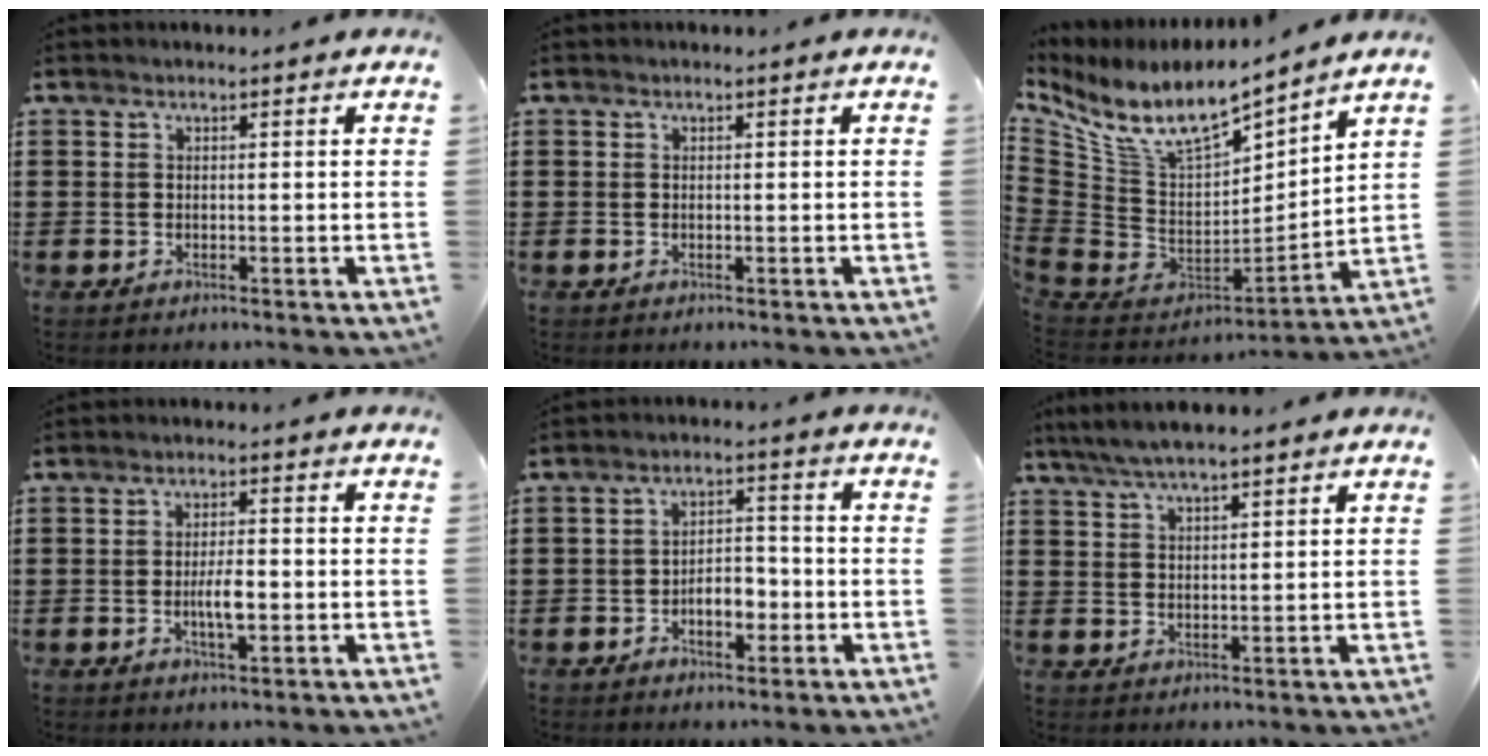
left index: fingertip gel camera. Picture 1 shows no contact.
{"total": 0.0}
{"total": 10.0, "force": [7.3, 3.4, 5.9], "torque": [-0.145, -0.057, 0.130]}
{"total": 4.2, "force": [-0.7, 1.2, 3.9], "torque": [-0.070, 0.004, -0.013]}
{"total": 5.0, "force": [-1.9, 2.7, 3.8], "torque": [-0.060, 0.006, -0.038]}
{"total": 4.2, "force": [3.4, 0.6, 2.3], "torque": [-0.051, -0.004, 0.063]}